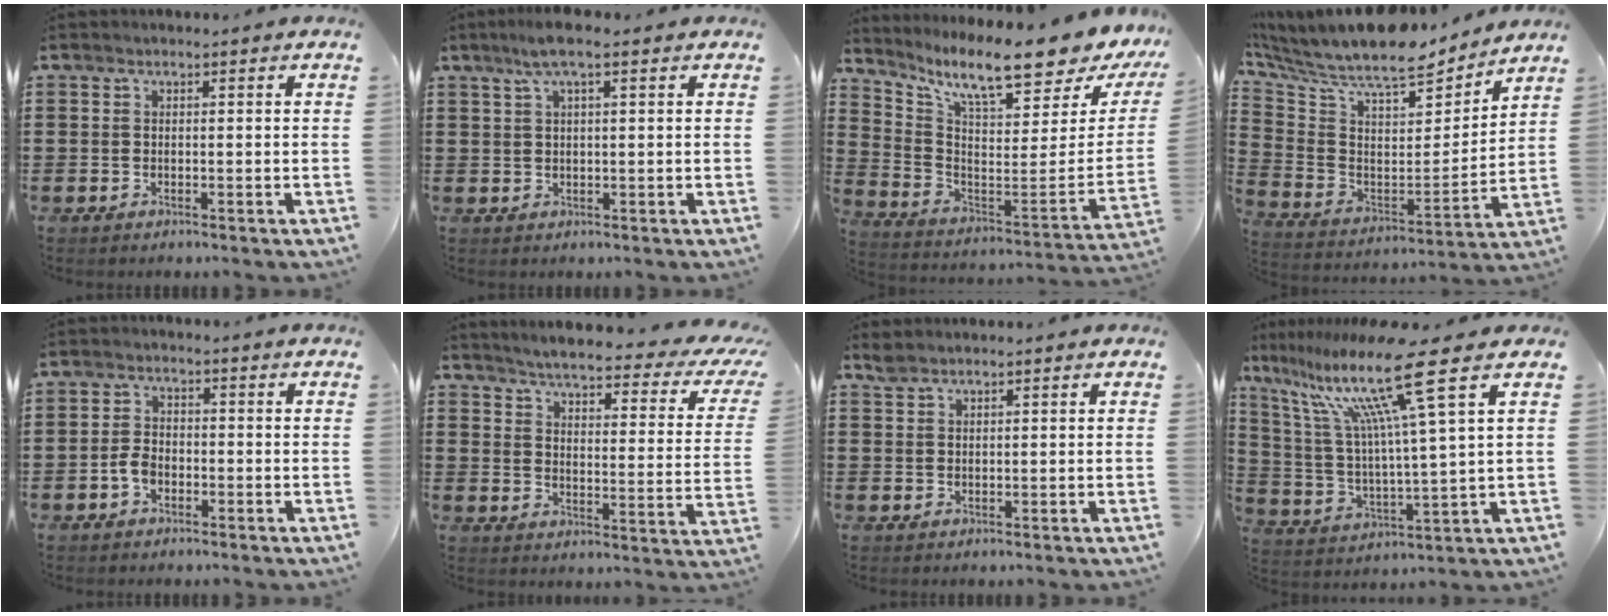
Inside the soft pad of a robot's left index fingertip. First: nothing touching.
{"total": 3.8, "force": [2.0, 0.4, 3.2], "torque": [-0.064, 0.003, 0.035]}
{"total": 11.4, "force": [8.4, 1.0, 7.6], "torque": [-0.153, -0.070, 0.133]}
{"total": 10.3, "force": [9.1, 2.2, 4.2], "torque": [-0.117, -0.073, 0.156]}
{"total": 3.1, "force": [-1.0, 1.9, 2.1], "torque": [-0.055, -0.002, -0.023]}
{"total": 4.3, "force": [3.7, 0.0, 2.3], "torque": [-0.063, -0.028, 0.055]}
{"total": 1.9, "force": [1.7, 0.5, 0.6], "torque": [-0.016, 0.001, 0.033]}
{"total": 15.1, "force": [9.3, 0.2, 11.9], "torque": [-0.240, -0.046, 0.141]}